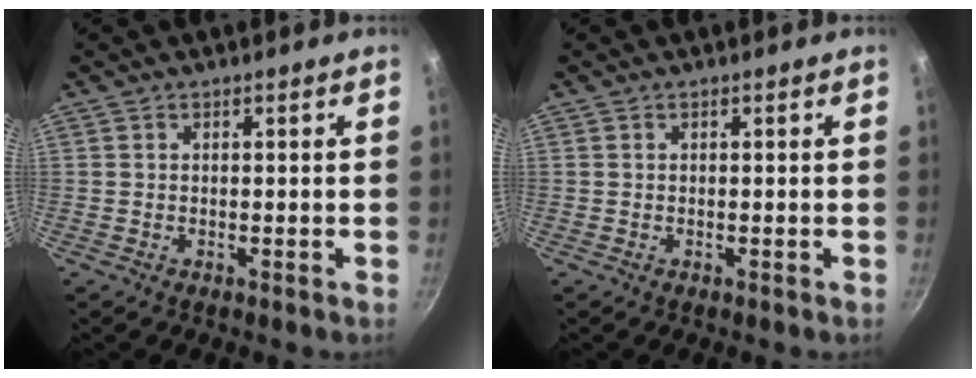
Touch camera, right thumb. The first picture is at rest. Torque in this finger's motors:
{"motor_torque": [-0.11, 0.11, -0.14, -0.14, 0.03]}